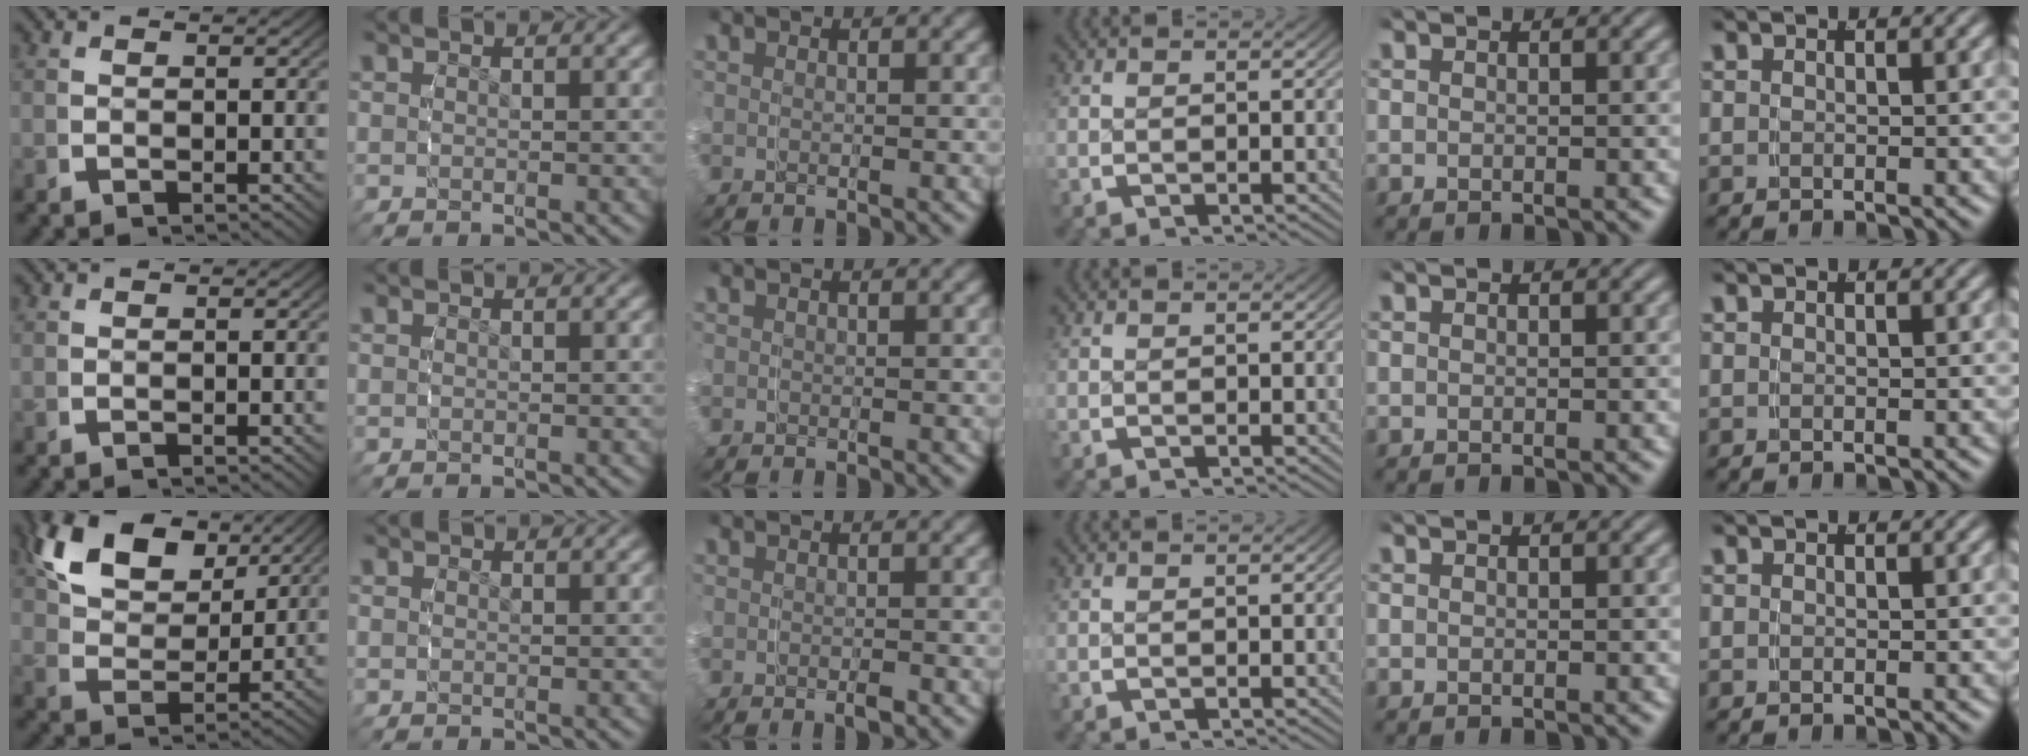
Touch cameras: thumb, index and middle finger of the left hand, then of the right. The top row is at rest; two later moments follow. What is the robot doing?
{"motion": "grasp_and_lifting", "object": "ribbon"}